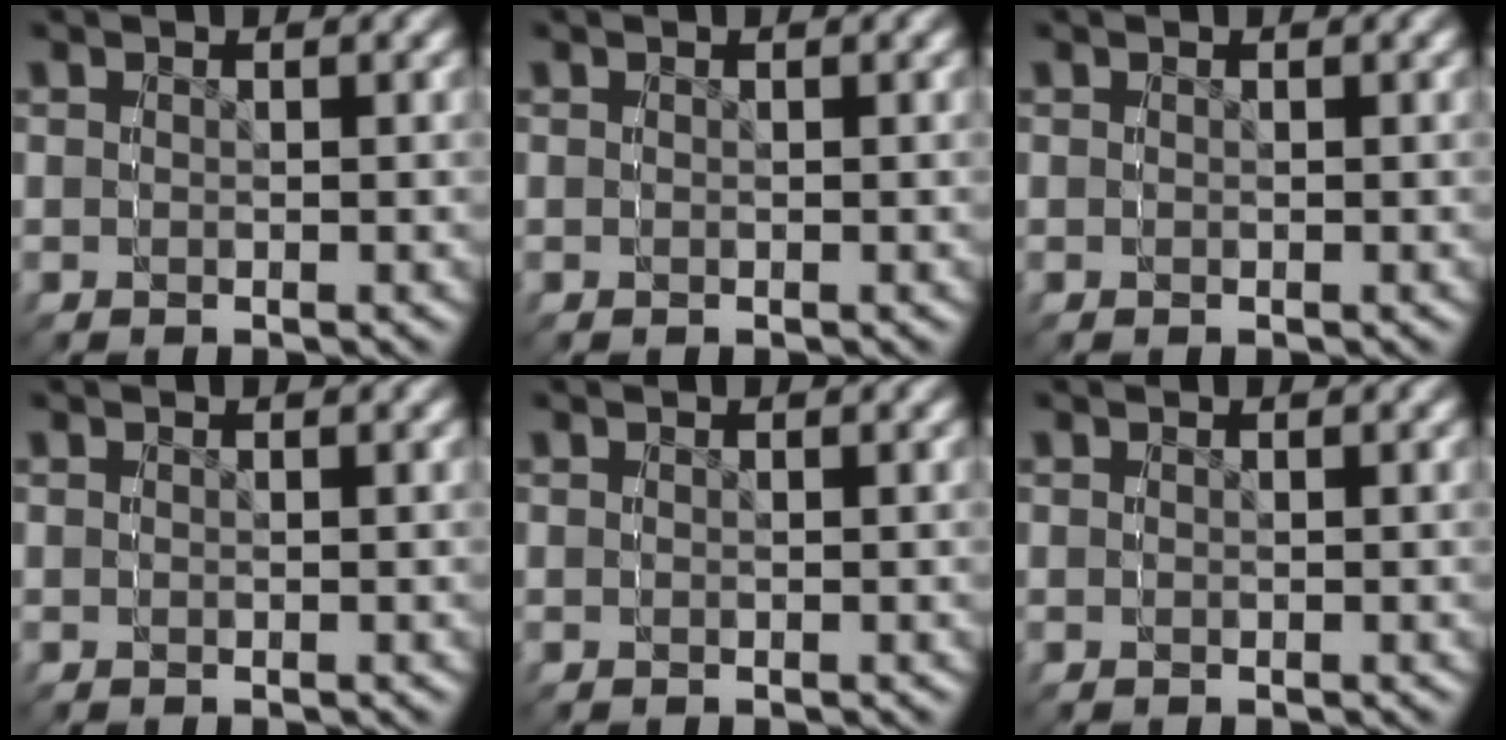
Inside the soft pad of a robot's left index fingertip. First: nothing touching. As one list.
[{"total": 0.0}, {"total": 0.0}, {"total": 0.0}, {"total": 0.0}, {"total": 0.0}]